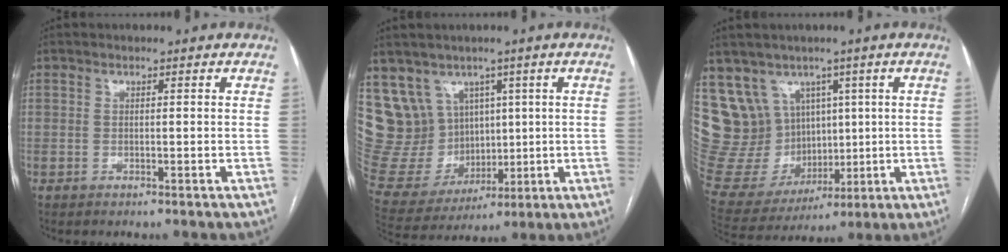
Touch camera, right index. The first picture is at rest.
{"total": 15.7, "force": [6.7, 13.6, 4.4], "torque": [-0.116, 0.070, 0.170]}
{"total": 18.2, "force": [6.8, 15.6, 6.4], "torque": [-0.171, 0.071, 0.171]}